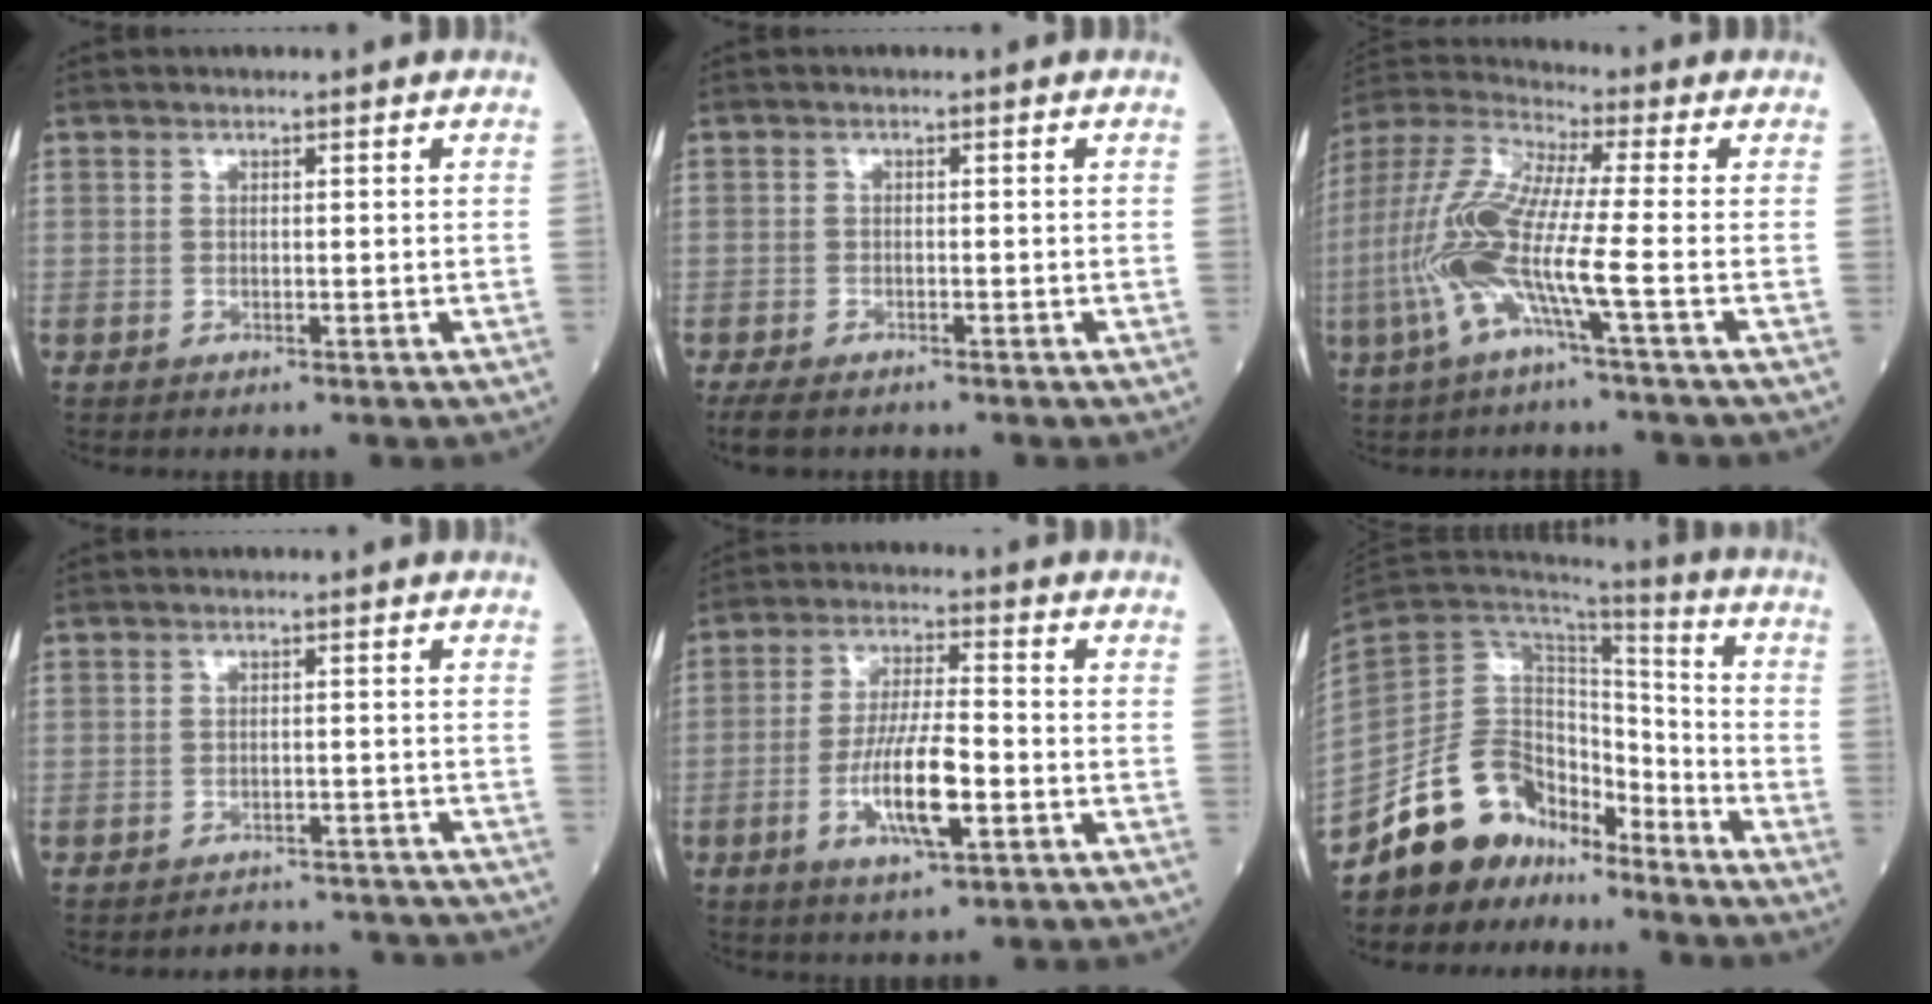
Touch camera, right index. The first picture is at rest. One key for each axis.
{"total": 4.3, "fx": -3.4, "fy": 1.6, "fz": 2.1, "tx": -0.039, "ty": -0.010, "tz": -0.054}
{"total": 13.0, "fx": -3.6, "fy": 0.3, "fz": 12.5, "tx": -0.281, "ty": 0.001, "tz": -0.083}
{"total": 6.0, "fx": -5.8, "fy": 1.4, "fz": -0.6, "tx": 0.015, "ty": 0.018, "tz": -0.064}
{"total": 10.0, "fx": -3.1, "fy": 1.8, "fz": 9.3, "tx": -0.175, "ty": -0.003, "tz": -0.056}
{"total": 13.0, "fx": -10.1, "fy": 7.4, "fz": 3.4, "tx": -0.067, "ty": 0.070, "tz": -0.180}